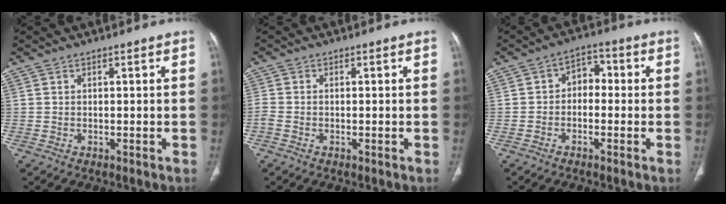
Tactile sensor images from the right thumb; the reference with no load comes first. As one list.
[{"total": 1.7, "force": [-0.8, 1.0, 1.1], "torque": [-0.033, 0.002, -0.021]}, {"total": 4.9, "force": [-0.6, 3.6, 3.2], "torque": [-0.026, 0.029, -0.025]}]